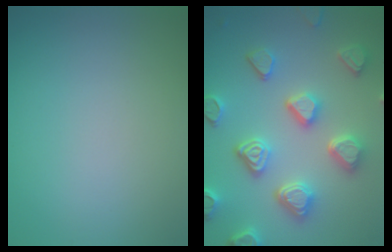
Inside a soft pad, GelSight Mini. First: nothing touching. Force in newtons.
{"total": 5.6, "press": 5.2, "slide": 2.1}